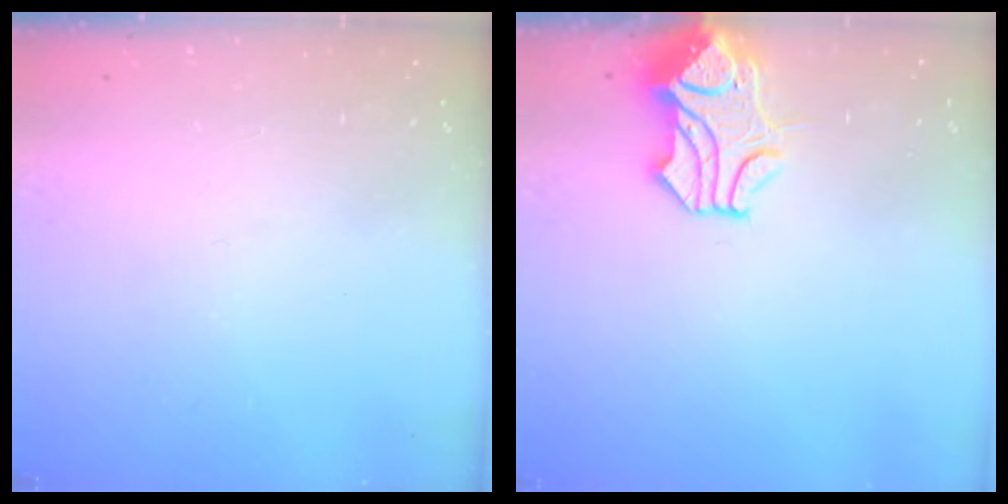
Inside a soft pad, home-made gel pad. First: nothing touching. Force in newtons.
{"total": 1.7, "press": 1.1, "slide": 1.3}